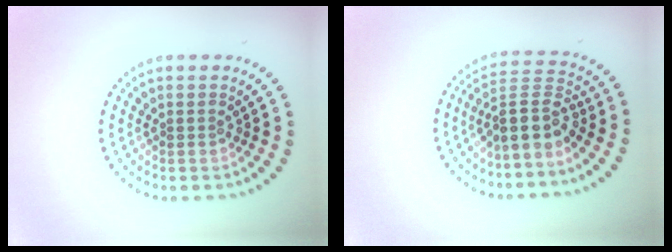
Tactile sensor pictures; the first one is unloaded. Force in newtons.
{"total": 4.0, "press": 3.5, "slide": 2.1}